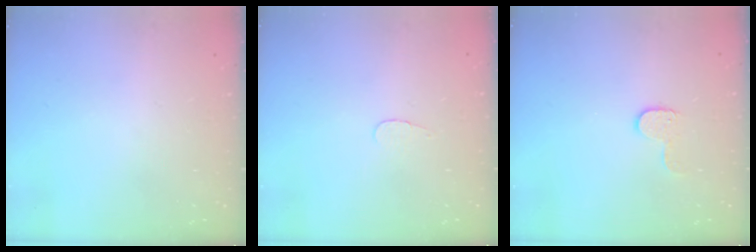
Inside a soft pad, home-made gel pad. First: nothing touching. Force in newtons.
{"total": 2.8, "press": 2.8, "slide": 0.3}
{"total": 7.4, "press": 7.4, "slide": 0.4}